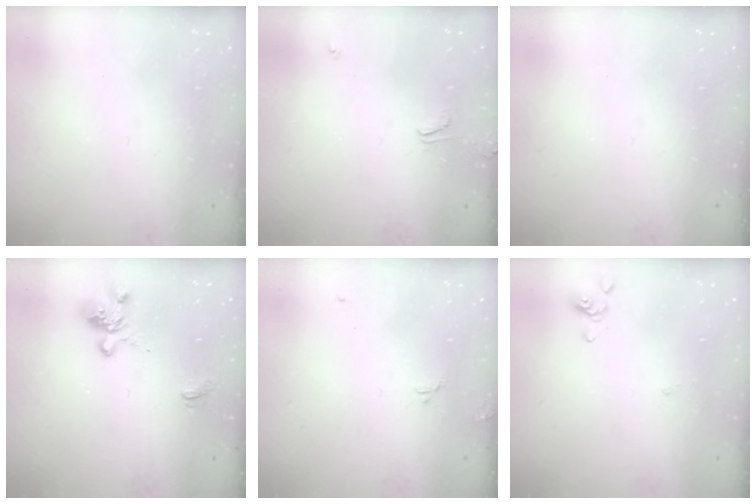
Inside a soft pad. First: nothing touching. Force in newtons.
{"total": 2.2, "press": 2.2, "slide": 0.4}
{"total": 0.0}
{"total": 1.4, "press": 0.2, "slide": 1.4}
{"total": 2.4, "press": 2.4, "slide": 0.4}
{"total": 0.0}